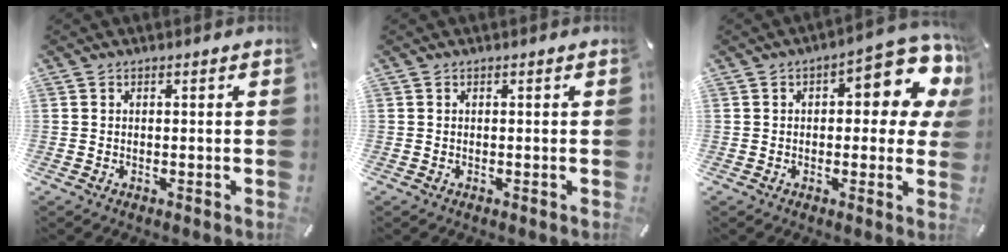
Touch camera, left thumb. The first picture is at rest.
{"total": 0.0}
{"total": 12.4, "force": [4.2, 5.6, 10.2], "torque": [-0.112, -0.036, 0.066]}